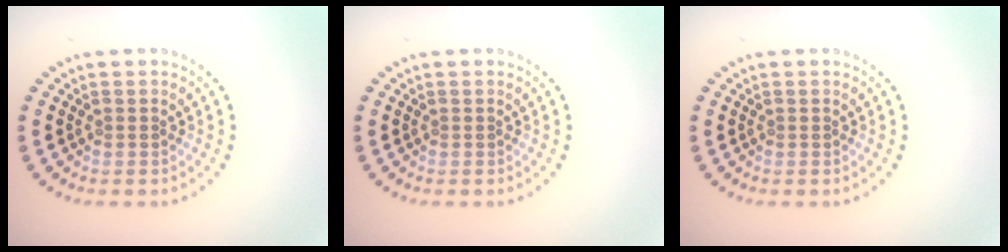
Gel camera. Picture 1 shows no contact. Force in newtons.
{"total": 0.0}
{"total": 0.0}